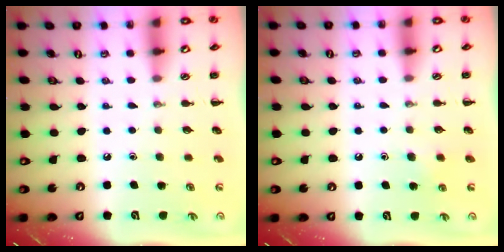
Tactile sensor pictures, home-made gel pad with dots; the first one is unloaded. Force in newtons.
{"total": 2.8, "press": 2.5, "slide": 1.3}